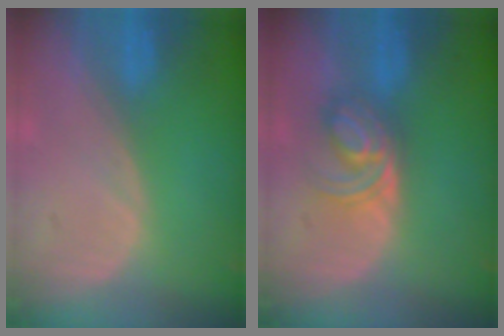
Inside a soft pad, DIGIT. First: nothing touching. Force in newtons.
{"total": 5.7, "press": 5.2, "slide": 2.4}